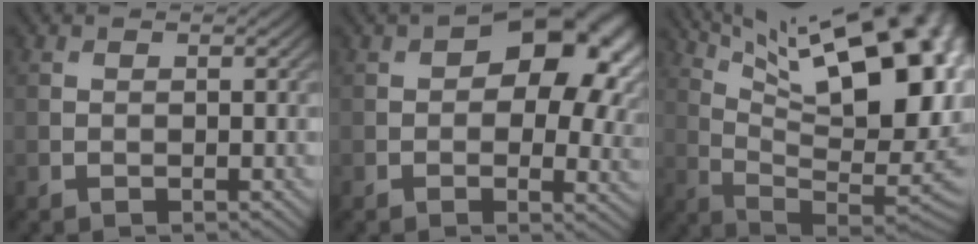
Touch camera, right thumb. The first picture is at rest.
{"total": 12.7, "force": [3.3, 7.5, 9.7], "torque": [-0.126, 0.001, 0.044]}
{"total": 22.1, "force": [9.6, 8.0, 18.2], "torque": [-0.257, 0.040, 0.169]}